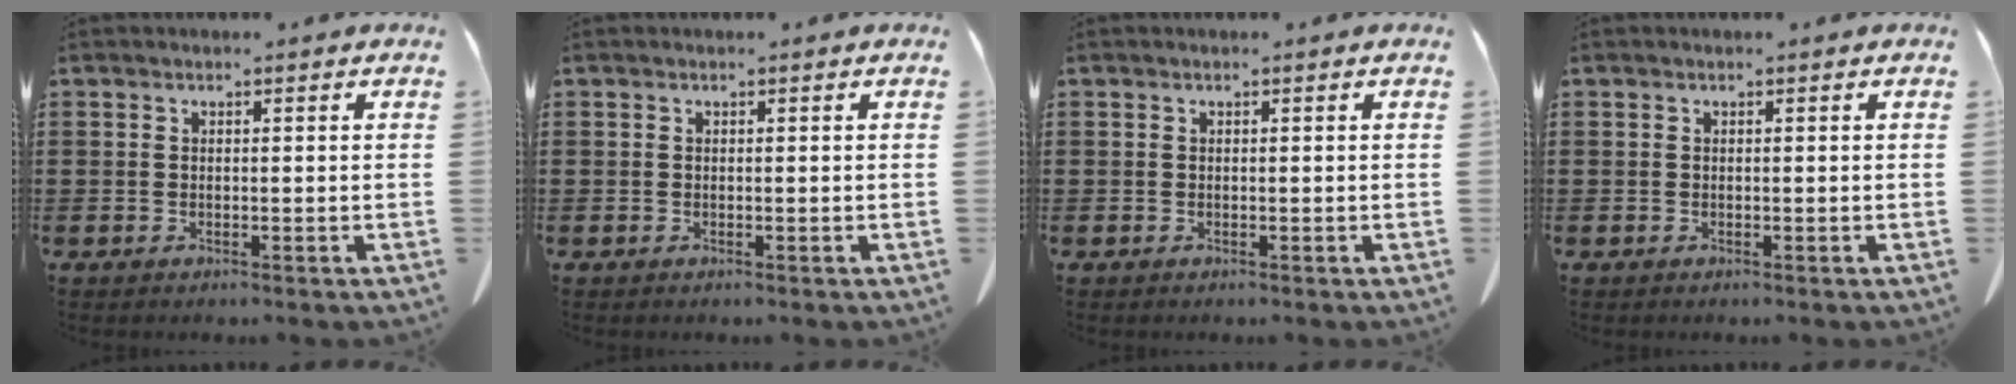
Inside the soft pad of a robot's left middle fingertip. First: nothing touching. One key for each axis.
{"total": 0.0}
{"total": 0.0}
{"total": 0.0}